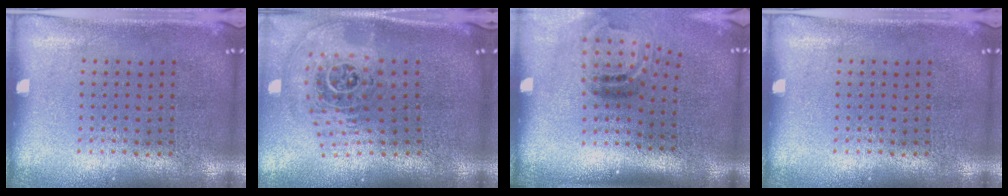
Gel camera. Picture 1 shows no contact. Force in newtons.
{"total": 2.2, "press": 1.6, "slide": 1.5}
{"total": 2.1, "press": 1.3, "slide": 1.7}
{"total": 0.0}